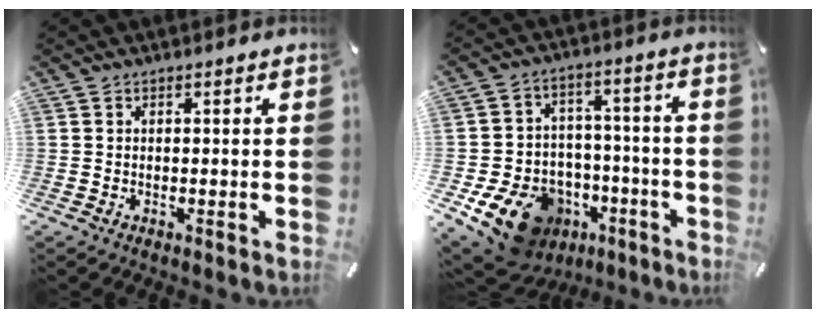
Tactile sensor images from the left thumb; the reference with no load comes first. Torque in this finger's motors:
{"motor_torque": [0.41, 0.94, 0.56, 0.49, 0.13]}